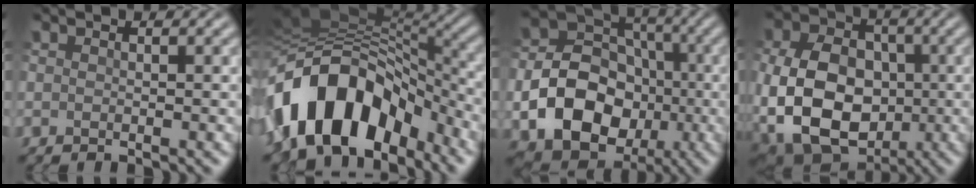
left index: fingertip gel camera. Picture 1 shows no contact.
{"total": 13.1, "force": [-6.2, 7.8, 8.6], "torque": [-0.144, 0.023, -0.119]}
{"total": 12.2, "force": [-3.1, 9.6, 6.8], "torque": [-0.114, -0.026, -0.071]}
{"total": 14.0, "force": [-2.0, 10.2, 9.3], "torque": [-0.169, -0.019, -0.033]}